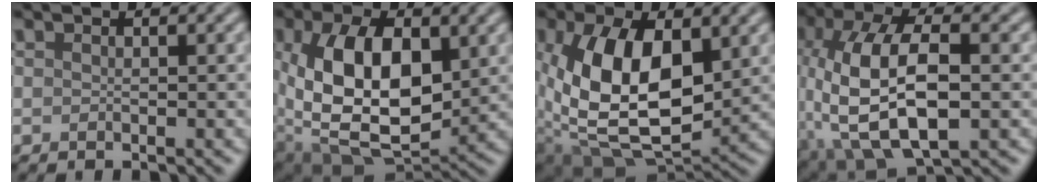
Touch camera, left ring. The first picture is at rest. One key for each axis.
{"total": 12.7, "fx": 1.4, "fy": 7.5, "fz": 10.2, "tx": -0.203, "ty": -0.006, "tz": 0.029}
{"total": 12.2, "fx": 1.1, "fy": 6.8, "fz": 10.1, "tx": -0.205, "ty": -0.005, "tz": 0.026}
{"total": 12.0, "fx": -1.6, "fy": 5.9, "fz": 10.3, "tx": -0.225, "ty": 0.001, "tz": -0.031}